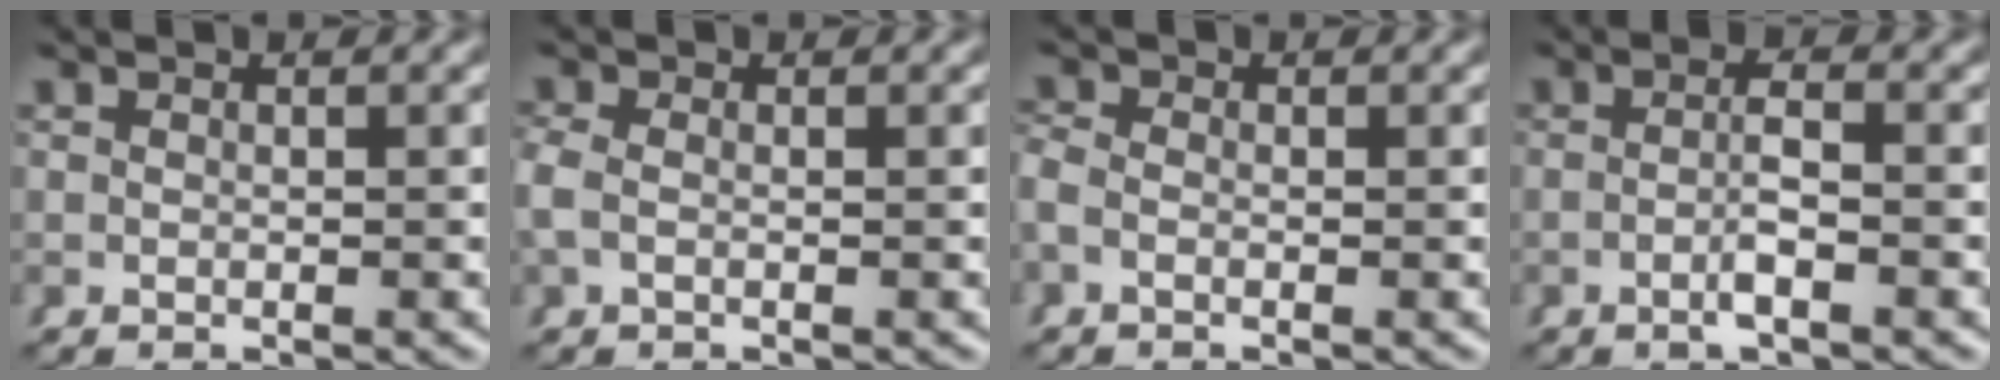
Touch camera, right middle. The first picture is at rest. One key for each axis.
{"total": 1.4, "fx": -0.2, "fy": 1.0, "fz": 1.0, "tx": -0.033, "ty": -0.001, "tz": -0.002}
{"total": 1.2, "fx": -0.6, "fy": 0.8, "fz": 0.7, "tx": -0.019, "ty": -0.005, "tz": -0.014}
{"total": 2.4, "fx": -0.8, "fy": -0.1, "fz": 2.3, "tx": -0.033, "ty": 0.002, "tz": -0.016}